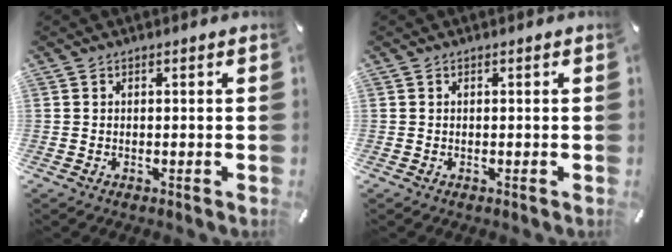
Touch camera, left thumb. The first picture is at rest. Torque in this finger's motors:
{"motor_torque": [0.00, 0.00, 0.00, 0.00, 0.00]}